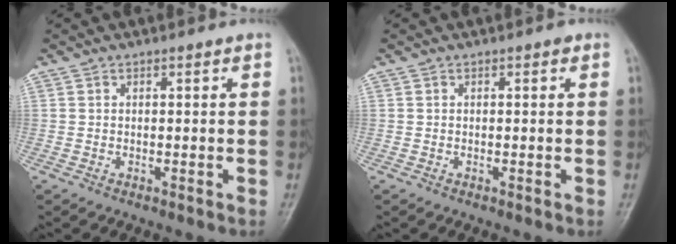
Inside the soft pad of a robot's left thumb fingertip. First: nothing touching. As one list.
[{"total": 0.5, "force": [0.2, 0.2, 0.4], "torque": [-0.004, 0.001, 0.000]}]